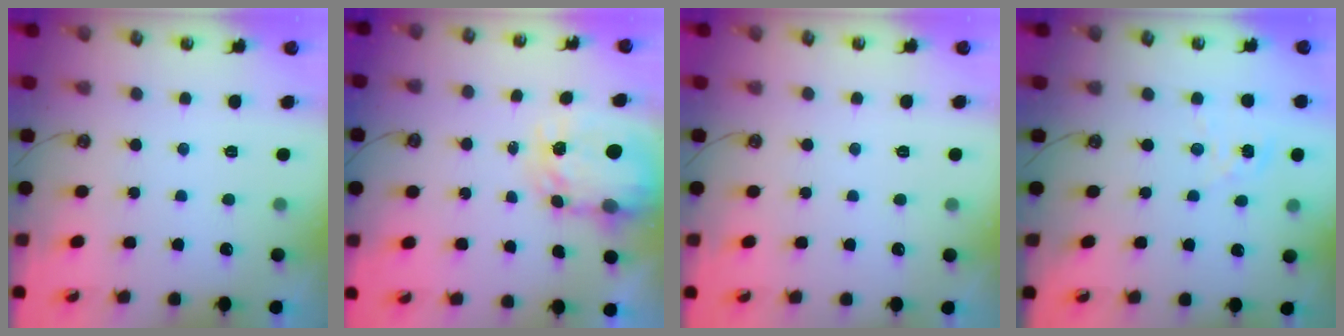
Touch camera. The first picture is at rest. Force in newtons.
{"total": 5.5, "press": 5.4, "slide": 0.6}
{"total": 0.0}
{"total": 2.5, "press": 2.5, "slide": 0.2}